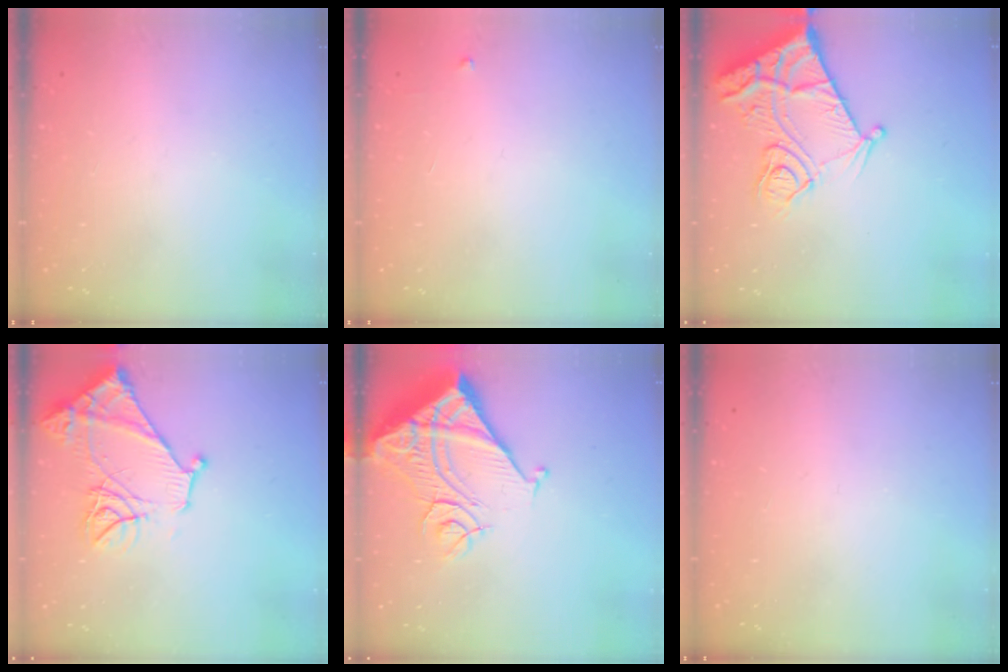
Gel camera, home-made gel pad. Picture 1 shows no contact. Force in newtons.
{"total": 2.6, "press": 2.6, "slide": 0.4}
{"total": 13.7, "press": 13.7, "slide": 1.4}
{"total": 13.5, "press": 13.4, "slide": 1.3}
{"total": 14.6, "press": 14.5, "slide": 2.0}
{"total": 0.0}